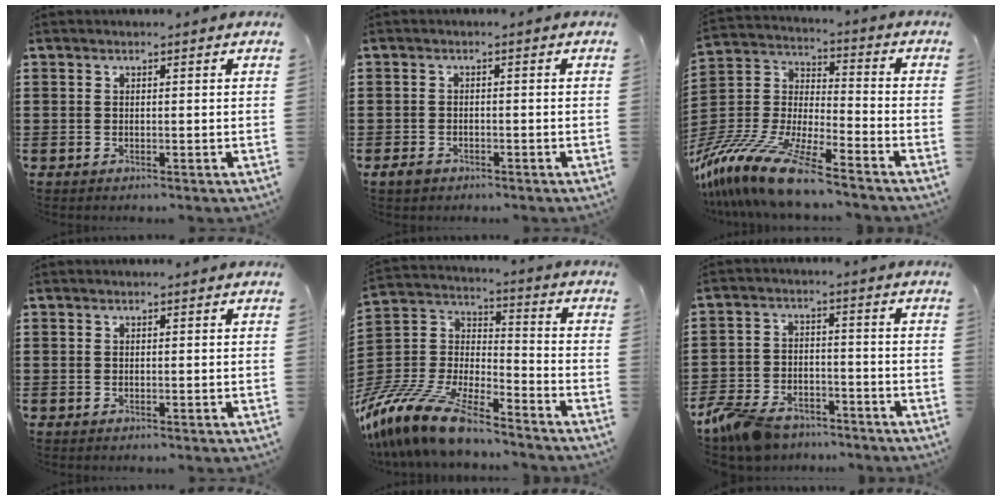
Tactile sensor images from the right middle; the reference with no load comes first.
{"total": 1.7, "force": [-1.2, 0.9, 0.8], "torque": [-0.025, -0.003, -0.027]}
{"total": 14.5, "force": [-12.5, 1.2, 7.3], "torque": [-0.167, 0.017, -0.246]}
{"total": 0.0}
{"total": 15.1, "force": [-12.9, 3.0, 7.3], "torque": [-0.179, 0.022, -0.256]}
{"total": 7.3, "force": [-6.5, 2.3, 2.6], "torque": [-0.078, 0.005, -0.130]}